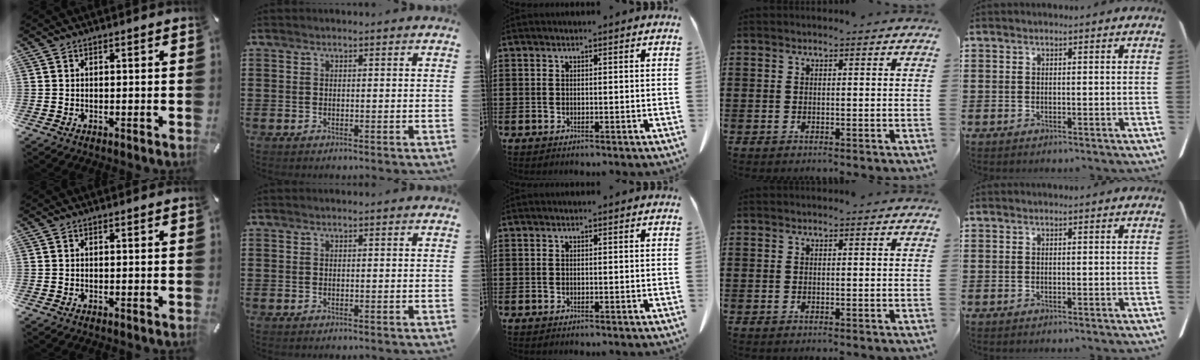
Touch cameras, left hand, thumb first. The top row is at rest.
{}